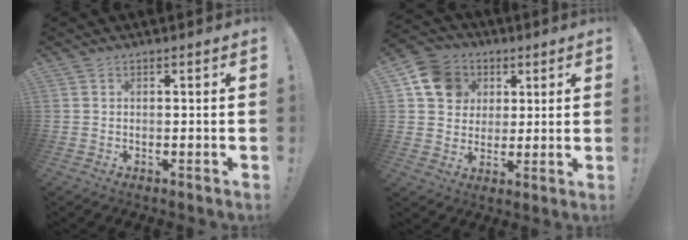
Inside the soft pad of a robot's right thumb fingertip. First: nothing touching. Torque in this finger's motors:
{"motor_torque": [0.42, 1.12, 0.43, 0.02, 0.00]}